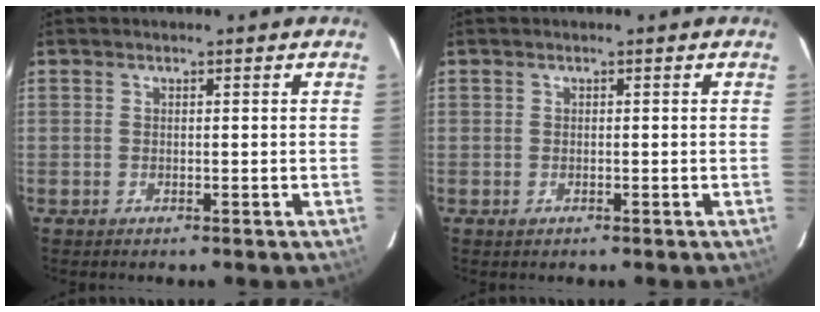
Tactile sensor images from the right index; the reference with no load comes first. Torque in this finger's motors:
{"motor_torque": [-0.31, -0.12, -1.05, -0.21]}